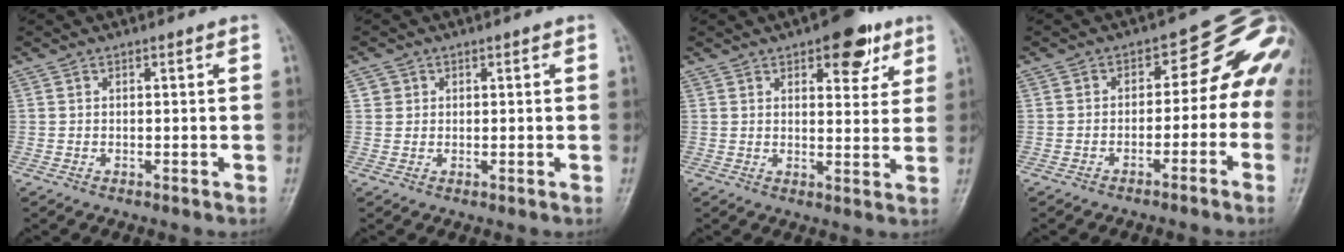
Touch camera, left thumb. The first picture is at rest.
{"total": 1.9, "force": [0.6, 1.8, 0.3], "torque": [0.012, 0.000, 0.005]}
{"total": 9.6, "force": [5.4, 4.5, 6.6], "torque": [-0.051, -0.020, 0.067]}
{"total": 9.9, "force": [-2.5, 6.8, 6.7], "torque": [-0.051, 0.061, -0.036]}